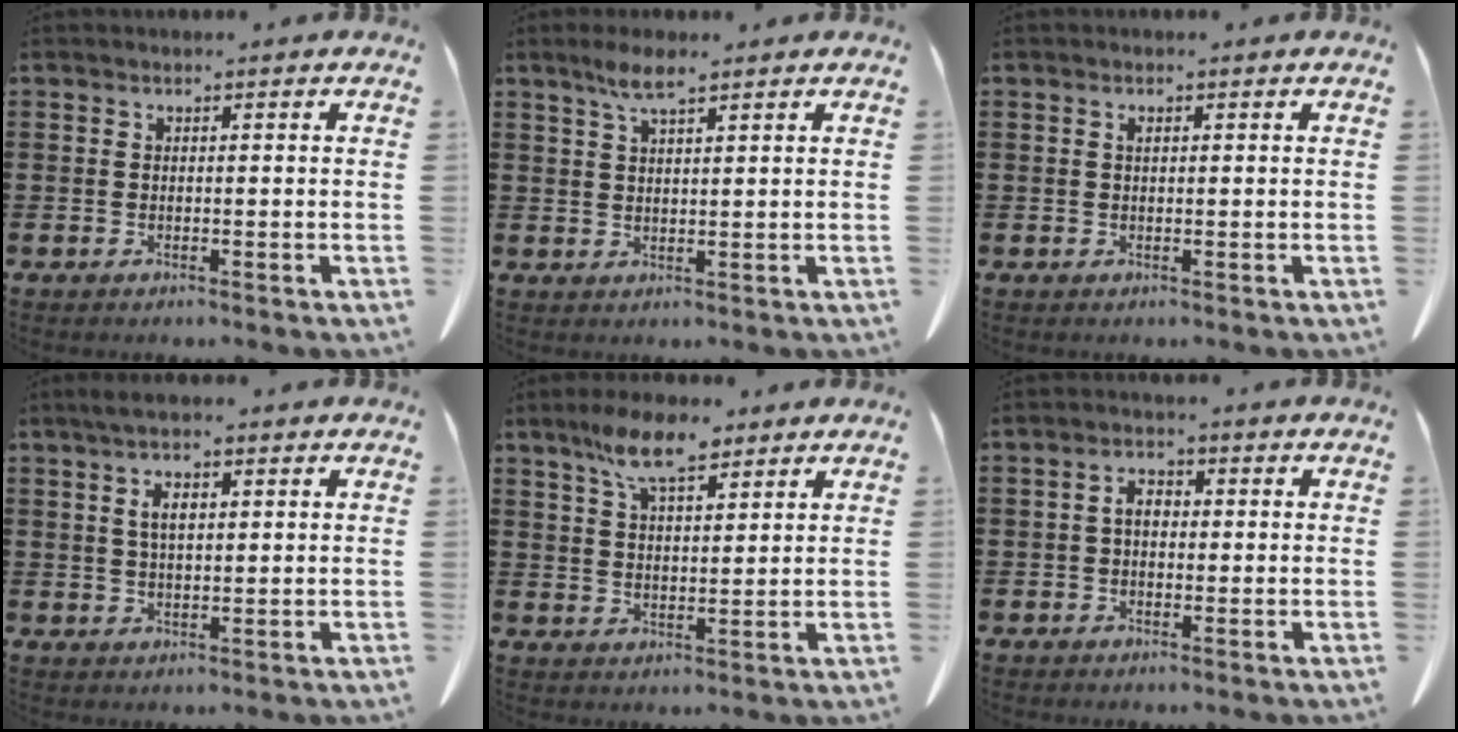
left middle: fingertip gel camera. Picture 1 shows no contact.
{"total": 4.2, "force": [2.7, 0.8, 3.1], "torque": [-0.068, 0.003, 0.049]}
{"total": 0.8, "force": [0.3, 0.2, 0.7], "torque": [-0.016, -0.001, 0.006]}
{"total": 3.9, "force": [1.5, 1.4, 3.4], "torque": [-0.062, 0.002, 0.024]}
{"total": 8.6, "force": [6.1, 2.6, 5.5], "torque": [-0.121, -0.002, 0.111]}
{"total": 2.9, "force": [0.2, 1.6, 2.4], "torque": [-0.049, 0.008, 0.001]}